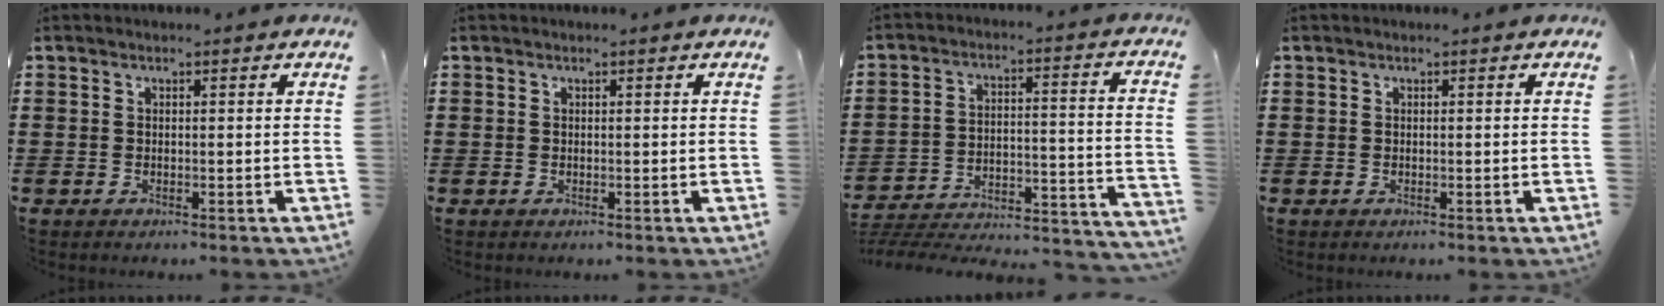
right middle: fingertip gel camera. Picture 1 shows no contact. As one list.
[{"total": 0.0}, {"total": 3.4, "force": [-3.0, 1.0, 1.3], "torque": [-0.030, -0.013, -0.068]}, {"total": 0.0}]